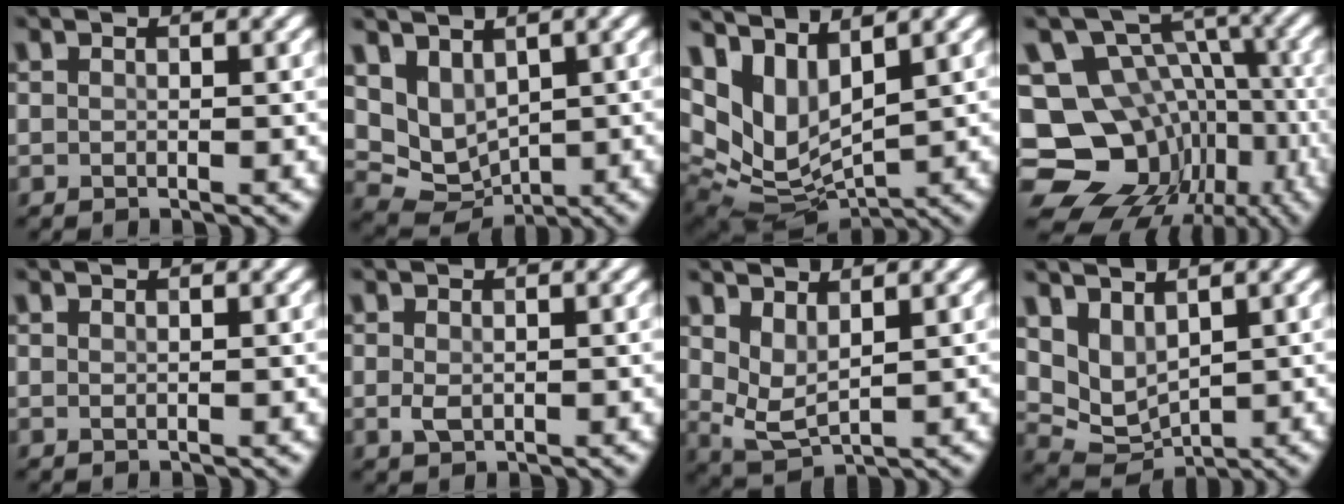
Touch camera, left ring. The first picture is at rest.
{"total": 5.2, "force": [2.4, 3.5, 3.0], "torque": [-0.060, -0.012, 0.057]}
{"total": 7.9, "force": [3.5, 4.3, 5.7], "torque": [-0.124, -0.014, 0.078]}
{"total": 15.5, "force": [-5.6, 12.8, 6.7], "torque": [-0.122, 0.004, -0.083]}
{"total": 0.0}
{"total": 1.4, "force": [-0.1, 1.0, 1.0], "torque": [-0.024, -0.003, 0.000]}
{"total": 3.0, "force": [1.6, 1.3, 2.2], "torque": [-0.052, -0.012, 0.036]}
{"total": 4.3, "force": [2.4, 2.5, 2.5], "torque": [-0.061, -0.016, 0.059]}